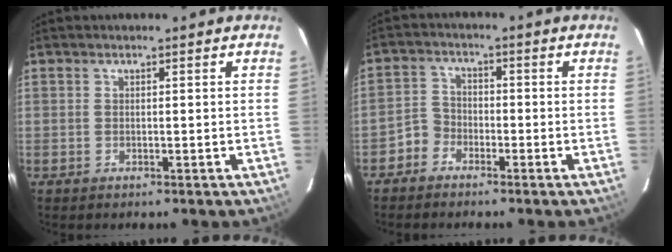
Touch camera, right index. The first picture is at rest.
{"total": 3.4, "force": [-2.5, 2.3, 0.4], "torque": [-0.007, 0.015, -0.051]}